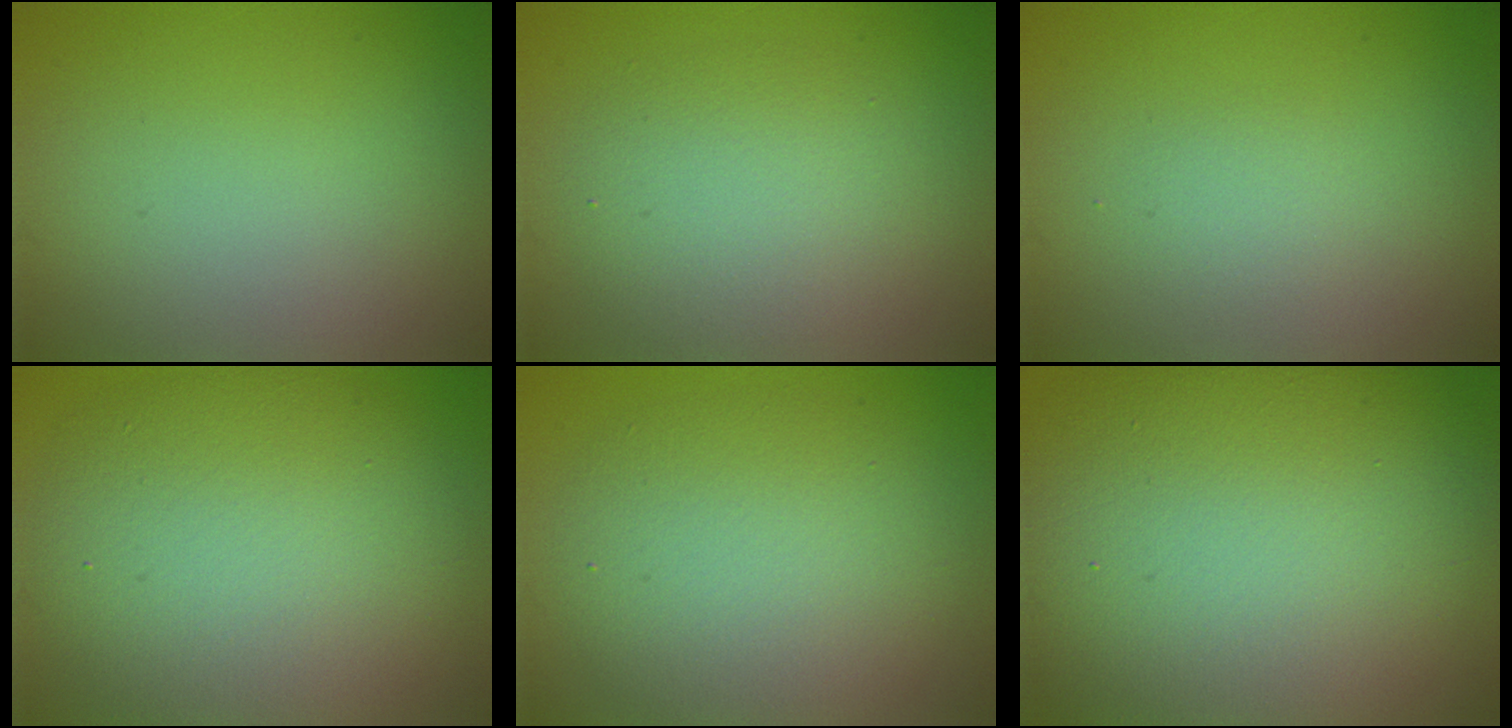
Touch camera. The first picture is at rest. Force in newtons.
{"total": 4.0, "press": 4.0, "slide": 0.1}
{"total": 1.2, "press": 1.2, "slide": 0.0}
{"total": 10.5, "press": 10.5, "slide": 0.8}
{"total": 6.1, "press": 6.1, "slide": 0.3}
{"total": 19.9, "press": 19.9, "slide": 1.0}